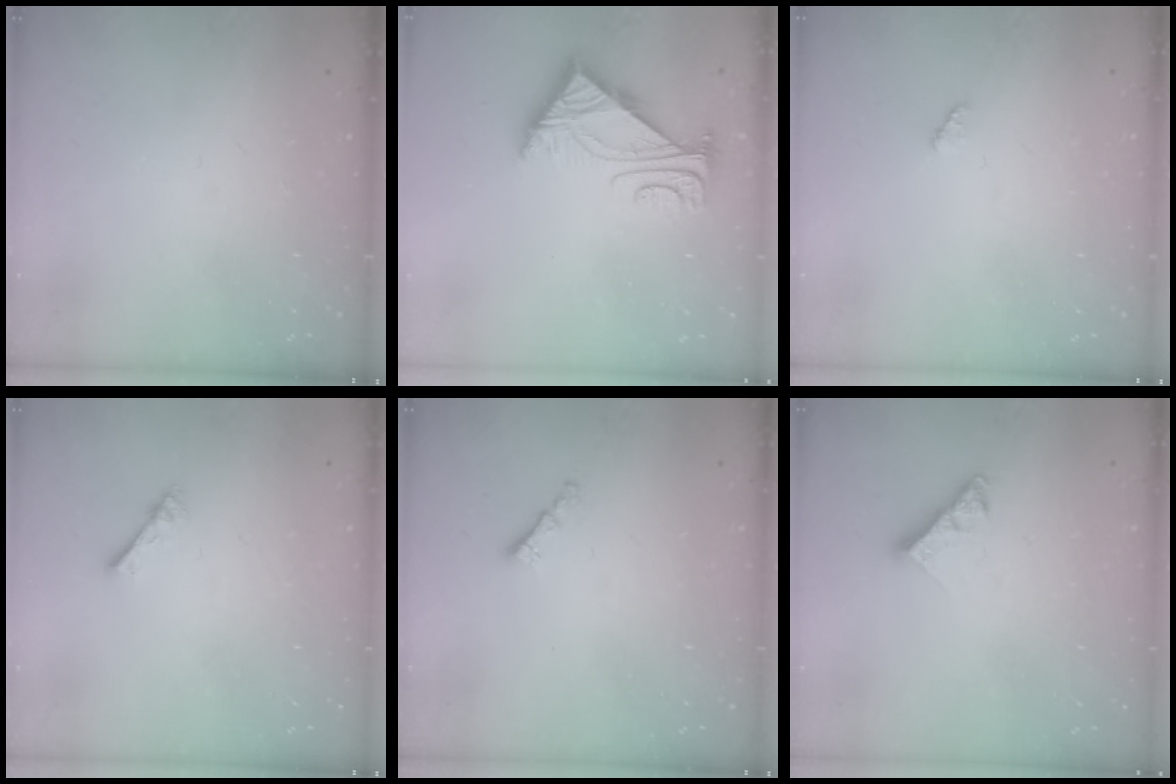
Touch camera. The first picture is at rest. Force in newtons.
{"total": 5.8, "press": 5.7, "slide": 0.9}
{"total": 1.3, "press": 1.3, "slide": 0.2}
{"total": 2.4, "press": 2.4, "slide": 0.2}
{"total": 1.2, "press": 1.1, "slide": 0.5}
{"total": 7.4, "press": 7.4, "slide": 0.8}